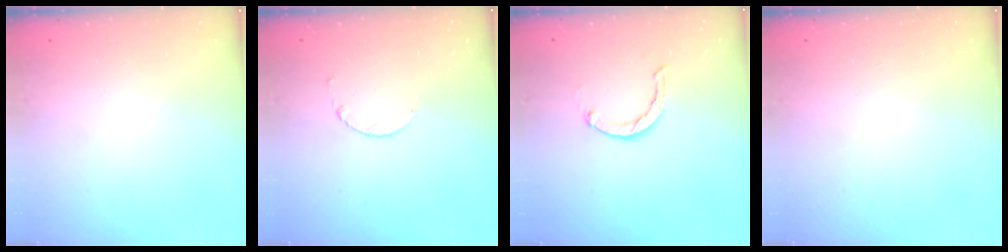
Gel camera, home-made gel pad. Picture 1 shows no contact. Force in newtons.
{"total": 2.3, "press": 2.3, "slide": 0.3}
{"total": 1.9, "press": 1.9, "slide": 0.3}
{"total": 2.6, "press": 2.6, "slide": 0.2}